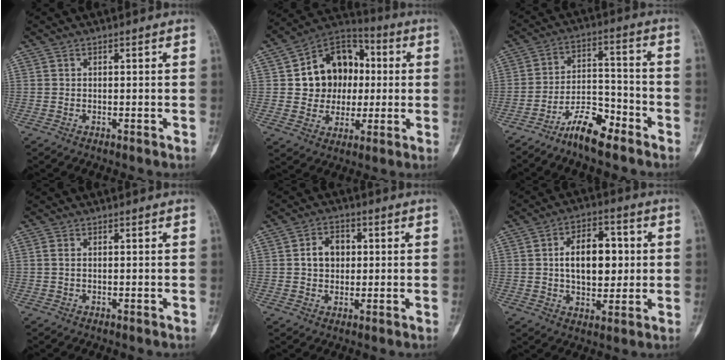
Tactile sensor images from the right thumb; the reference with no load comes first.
{"total": 15.9, "force": [1.6, 13.0, 9.0], "torque": [-0.087, 0.018, 0.027]}
{"total": 9.2, "force": [-6.9, 2.7, 5.4], "torque": [-0.089, 0.060, -0.127]}
{"total": 1.1, "force": [0.1, 0.7, 0.8], "torque": [-0.019, 0.001, 0.003]}
{"total": 6.1, "force": [0.8, 4.7, 3.8], "torque": [-0.041, 0.009, 0.011]}
{"total": 12.6, "force": [1.3, 7.6, 10.0], "torque": [-0.121, 0.008, 0.020]}